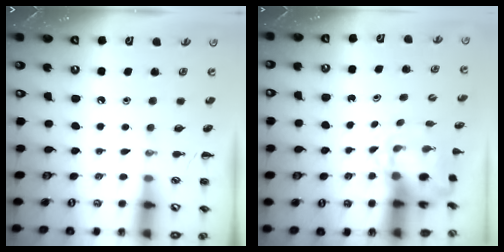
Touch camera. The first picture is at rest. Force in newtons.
{"total": 4.0, "press": 3.9, "slide": 0.7}